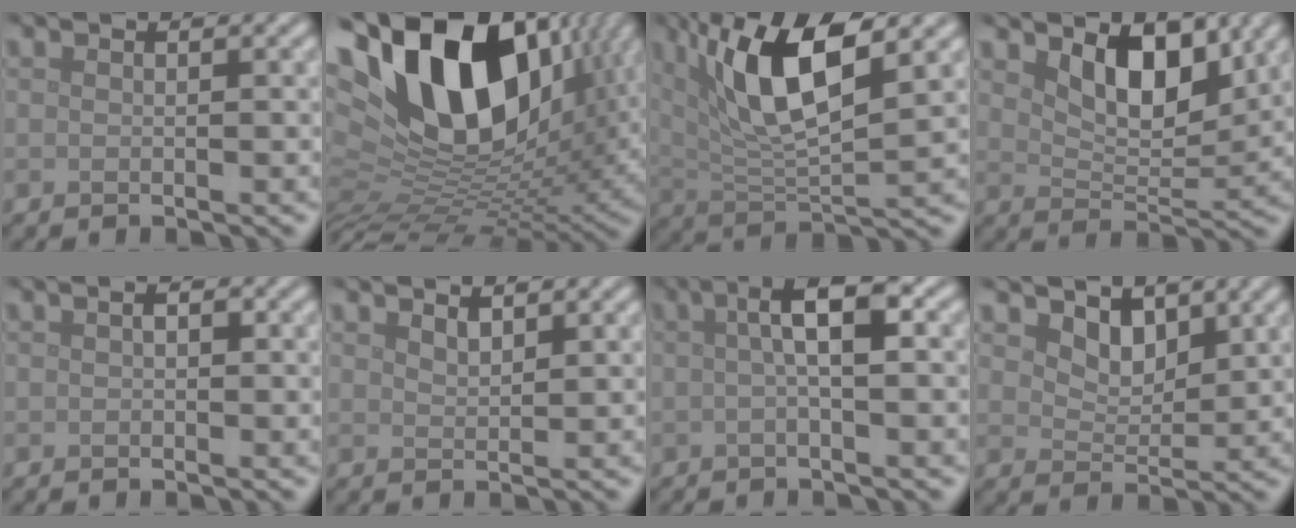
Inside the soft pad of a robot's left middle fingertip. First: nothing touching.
{"total": 18.2, "force": [6.7, 9.9, 13.7], "torque": [-0.259, 0.023, 0.110]}
{"total": 9.3, "force": [3.6, 2.9, 8.0], "torque": [-0.146, -0.003, 0.064]}
{"total": 5.2, "force": [2.9, 2.6, 3.4], "torque": [-0.061, -0.013, 0.043]}
{"total": 0.8, "force": [0.0, 0.5, 0.7], "torque": [-0.010, -0.001, 0.000]}
{"total": 1.2, "force": [1.0, 0.3, 0.6], "torque": [-0.011, -0.002, 0.019]}
{"total": 4.5, "force": [0.5, 1.0, 4.4], "torque": [-0.065, 0.014, 0.001]}
{"total": 2.7, "force": [2.0, 1.4, 1.0], "torque": [-0.027, -0.011, 0.033]}